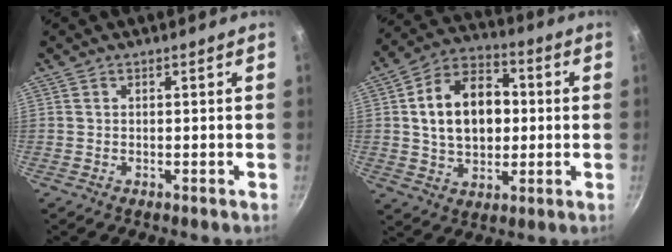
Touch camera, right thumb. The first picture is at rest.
{"total": 16.1, "force": [1.4, 11.2, 11.5], "torque": [-0.158, 0.020, 0.016]}